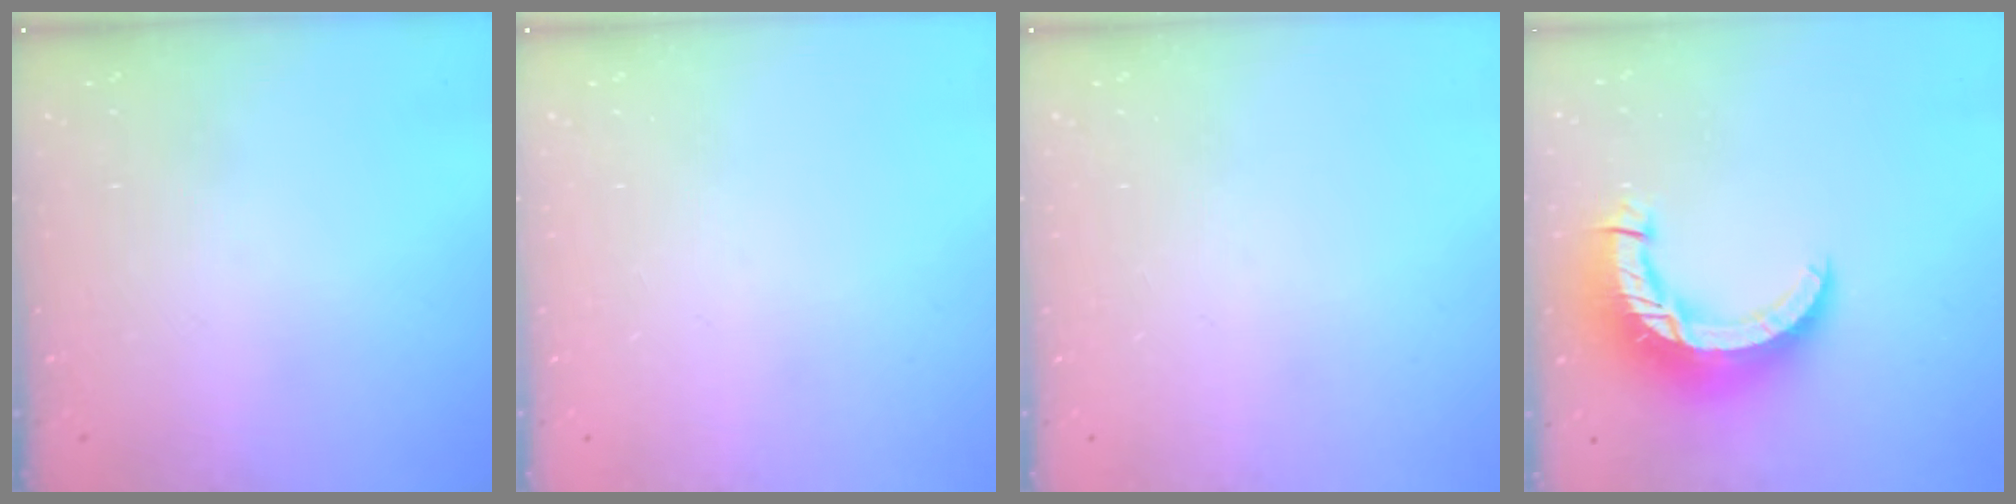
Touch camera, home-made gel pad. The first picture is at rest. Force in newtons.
{"total": 0.0}
{"total": 0.0}
{"total": 13.7, "press": 13.7, "slide": 1.3}